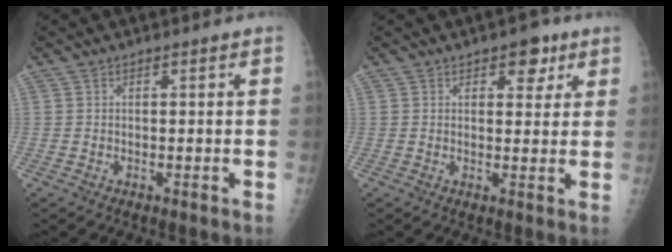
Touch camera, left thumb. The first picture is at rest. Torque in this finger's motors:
{"motor_torque": [0.54, 0.50, 0.58, -0.06, 0.12]}